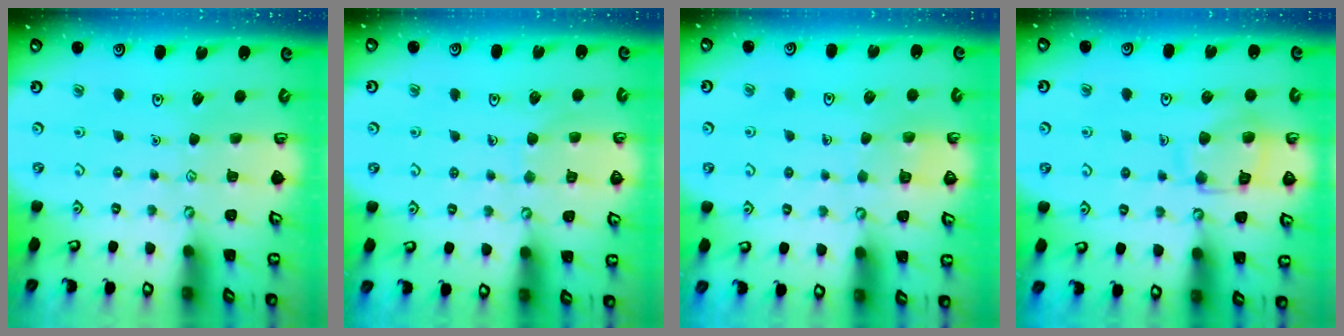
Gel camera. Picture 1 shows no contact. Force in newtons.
{"total": 4.9, "press": 4.9, "slide": 0.4}
{"total": 2.9, "press": 2.9, "slide": 0.2}
{"total": 11.8, "press": 11.7, "slide": 1.1}